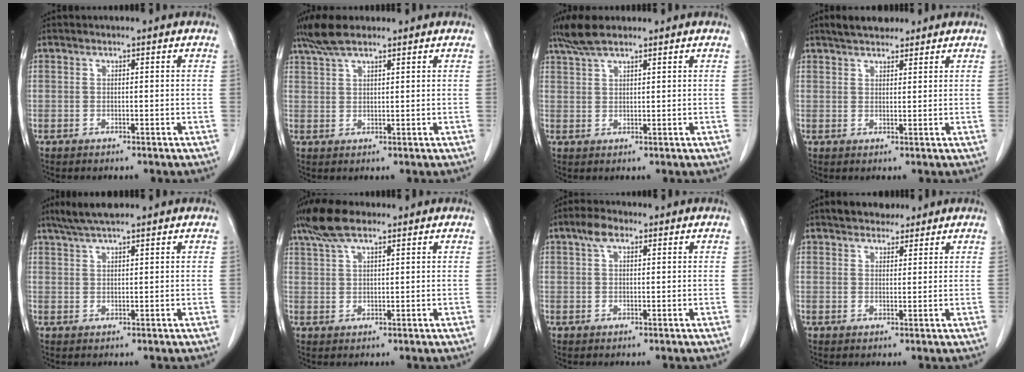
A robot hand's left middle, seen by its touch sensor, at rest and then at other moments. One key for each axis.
{"total": 5.3, "fx": 4.2, "fy": 1.1, "fz": 3.0, "tx": -0.070, "ty": 0.015, "tz": 0.083}
{"total": 4.8, "fx": 3.9, "fy": 0.8, "fz": 2.7, "tx": -0.063, "ty": 0.014, "tz": 0.079}
{"total": 5.0, "fx": 4.1, "fy": 1.8, "fz": 2.1, "tx": -0.039, "ty": 0.018, "tz": 0.072}
{"total": 4.9, "fx": 4.0, "fy": 0.3, "fz": 2.7, "tx": -0.057, "ty": 0.015, "tz": 0.076}
{"total": 6.5, "fx": 4.9, "fy": 1.6, "fz": 4.0, "tx": -0.089, "ty": 0.017, "tz": 0.094}
{"total": 2.9, "fx": 1.6, "fy": 1.2, "fz": 2.0, "tx": -0.045, "ty": 0.011, "tz": 0.032}
{"total": 5.1, "fx": 4.2, "fy": 2.1, "fz": 2.0, "tx": -0.030, "ty": 0.016, "tz": 0.073}